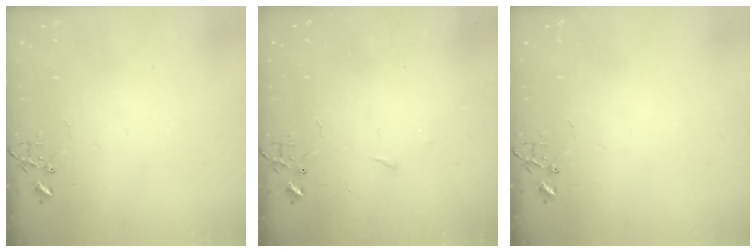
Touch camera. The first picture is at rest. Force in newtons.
{"total": 2.6, "press": 2.5, "slide": 0.4}
{"total": 0.0}